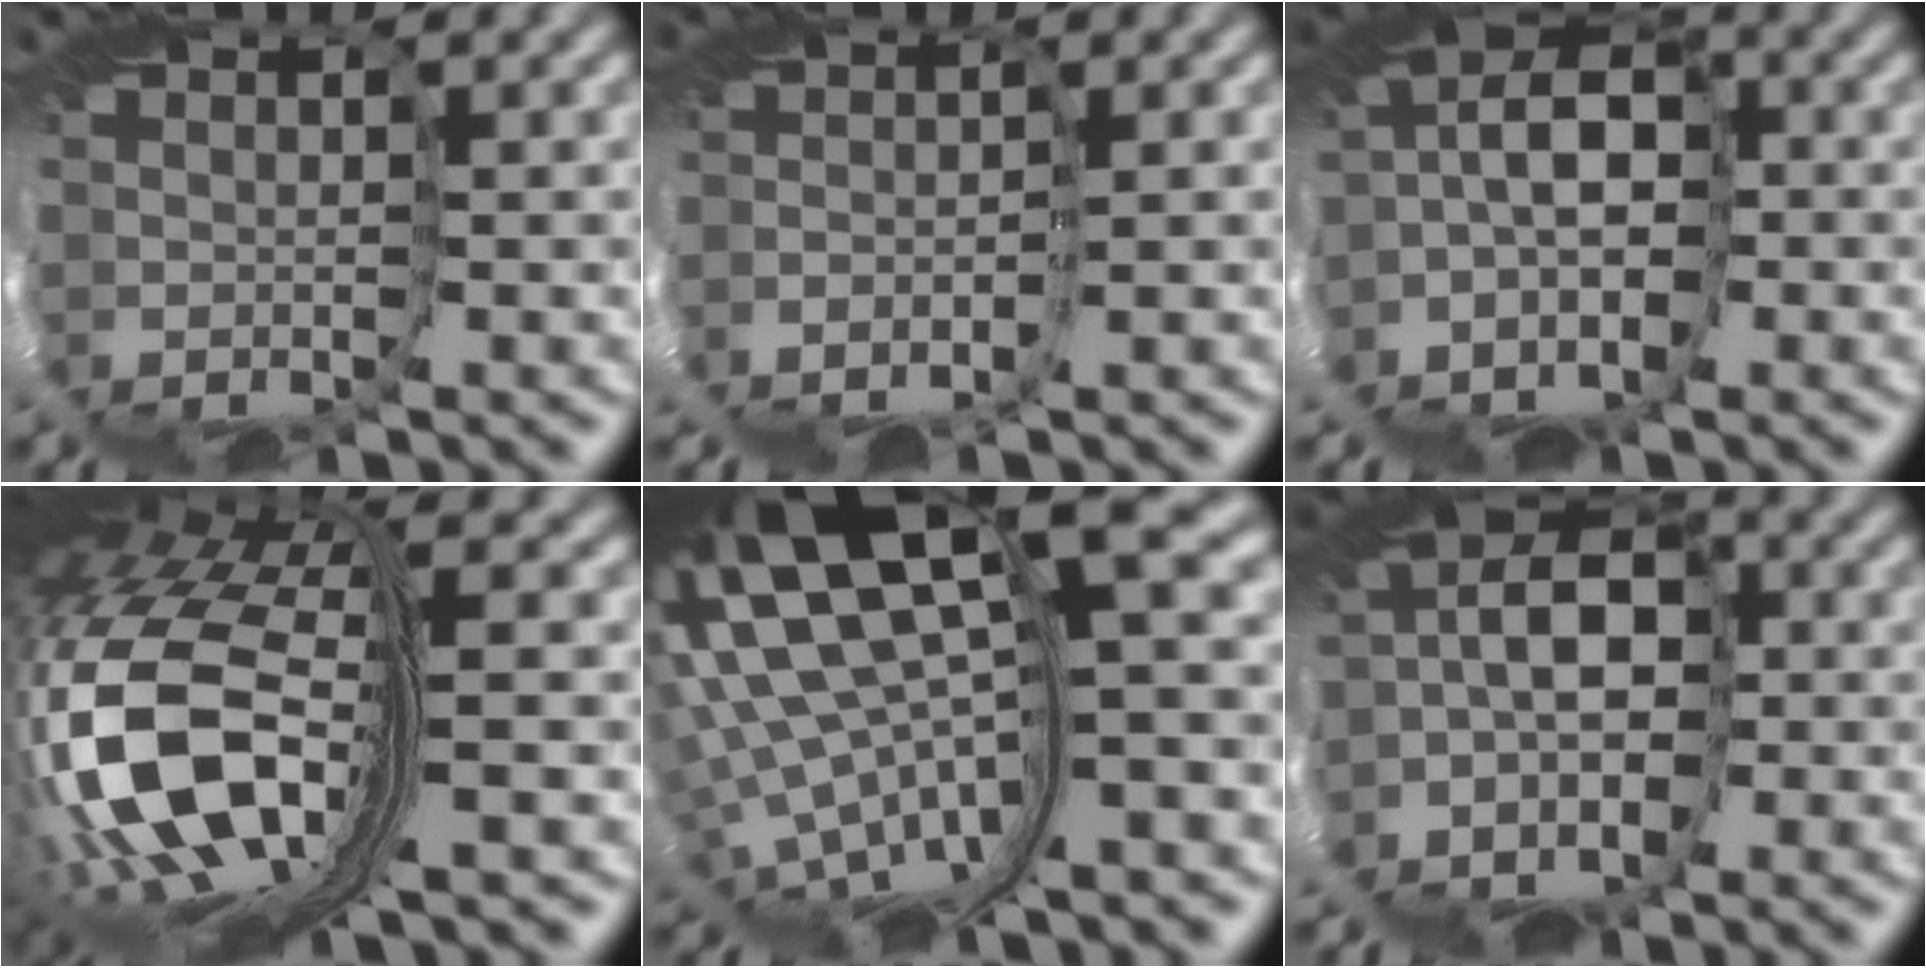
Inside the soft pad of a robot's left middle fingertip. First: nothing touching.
{"total": 3.3, "force": [-3.0, -1.4, 0.1], "torque": [-0.035, 0.007, -0.047]}
{"total": 4.7, "force": [-2.1, 2.5, 3.3], "torque": [-0.070, 0.024, -0.049]}
{"total": 12.1, "force": [-3.6, 4.5, 10.7], "torque": [-0.292, -0.012, -0.056]}
{"total": 13.4, "force": [3.3, 2.2, 12.8], "torque": [-0.263, -0.031, 0.099]}
{"total": 5.0, "force": [-2.0, 2.8, 3.6], "torque": [-0.074, 0.025, -0.051]}